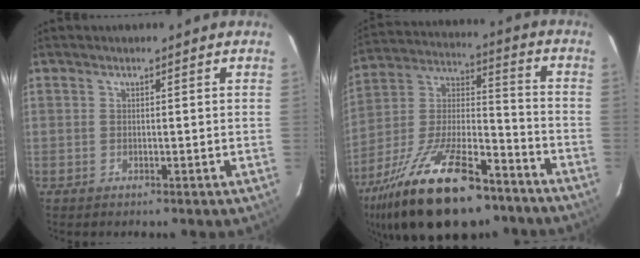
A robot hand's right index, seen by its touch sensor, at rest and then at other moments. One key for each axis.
{"total": 26.4, "fx": -17.2, "fy": 10.0, "fz": 17.3, "tx": -0.332, "ty": -0.018, "tz": -0.276}